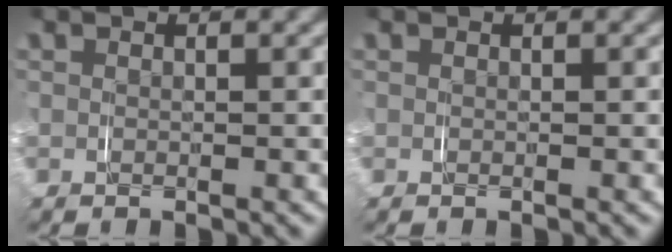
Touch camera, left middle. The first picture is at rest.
{"total": 0.0}